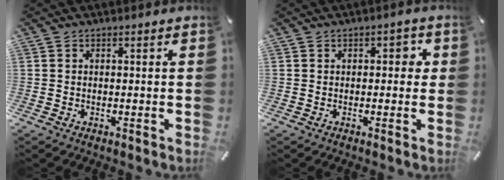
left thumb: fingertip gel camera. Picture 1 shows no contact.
{"total": 2.1, "force": [0.1, 1.5, 1.4], "torque": [-0.013, 0.004, -0.006]}